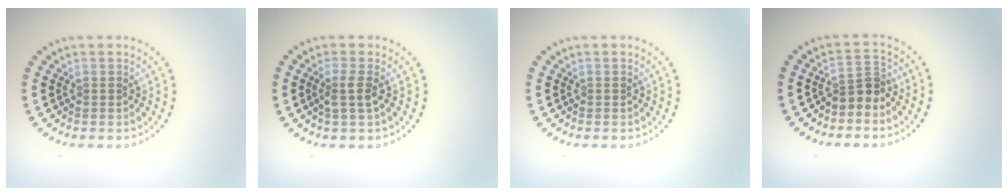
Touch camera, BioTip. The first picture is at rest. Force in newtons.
{"total": 1.7, "press": 1.4, "slide": 1.0}
{"total": 0.0}
{"total": 2.4, "press": 1.8, "slide": 1.6}